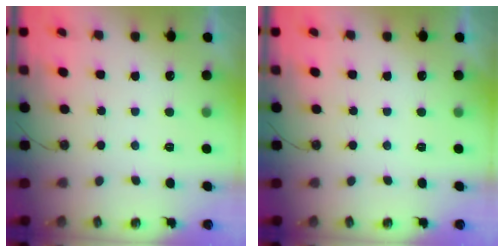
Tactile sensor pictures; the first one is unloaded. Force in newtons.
{"total": 0.0}